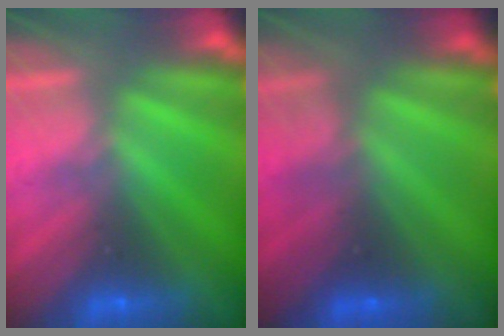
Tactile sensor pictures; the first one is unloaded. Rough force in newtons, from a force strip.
{"total": 2.6}